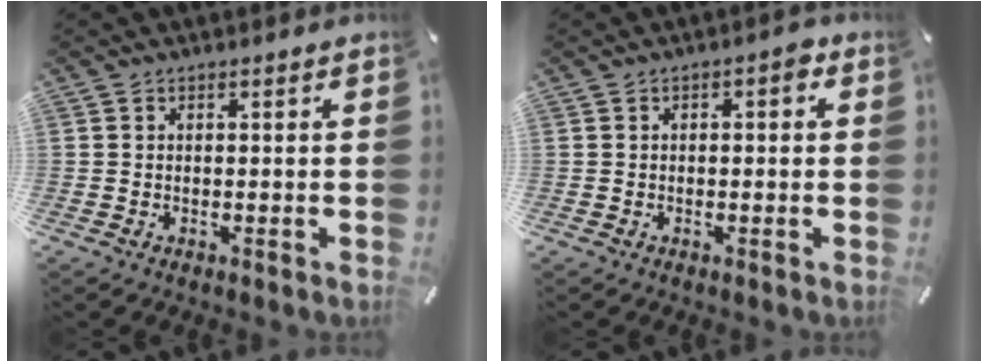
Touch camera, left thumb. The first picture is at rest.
{"total": 2.4, "force": [-0.1, 1.2, 2.1], "torque": [-0.025, 0.005, -0.008]}